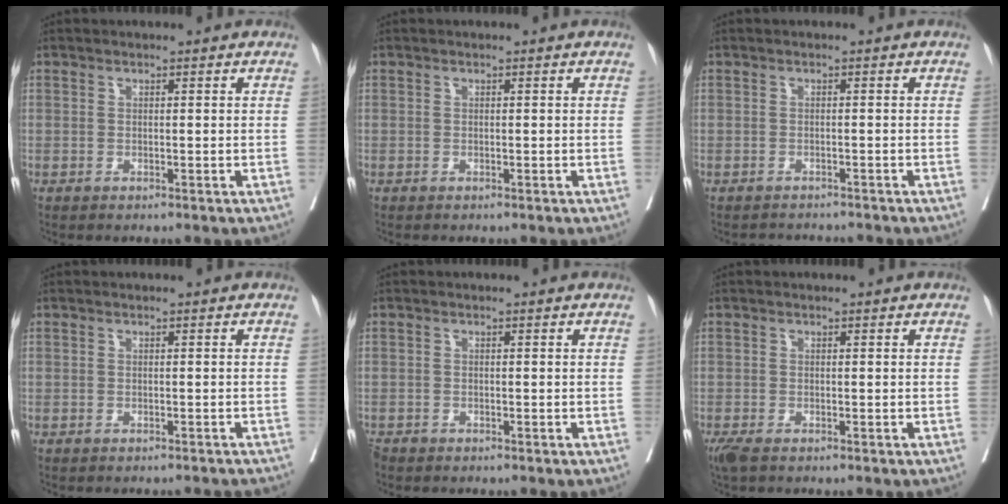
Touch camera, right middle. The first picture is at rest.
{"total": 0.0}
{"total": 3.2, "force": [-3.2, 0.4, 0.1], "torque": [0.006, -0.006, -0.042]}
{"total": 2.8, "force": [-2.8, 0.2, 0.5], "torque": [-0.011, -0.010, -0.029]}
{"total": 1.3, "force": [-1.1, 0.6, 0.3], "torque": [-0.008, -0.002, -0.020]}
{"total": 2.5, "force": [-1.8, 0.8, 1.5], "torque": [-0.036, -0.012, -0.032]}